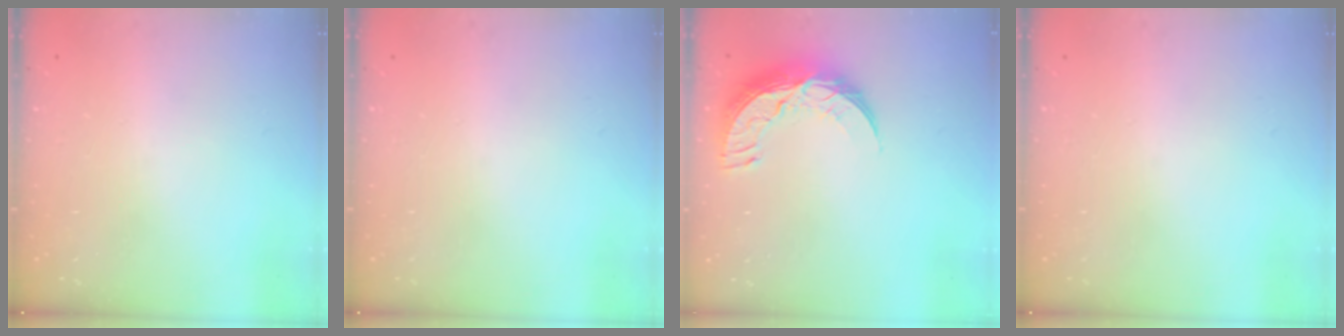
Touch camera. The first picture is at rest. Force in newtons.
{"total": 0.0}
{"total": 11.9, "press": 11.9, "slide": 0.8}
{"total": 0.0}